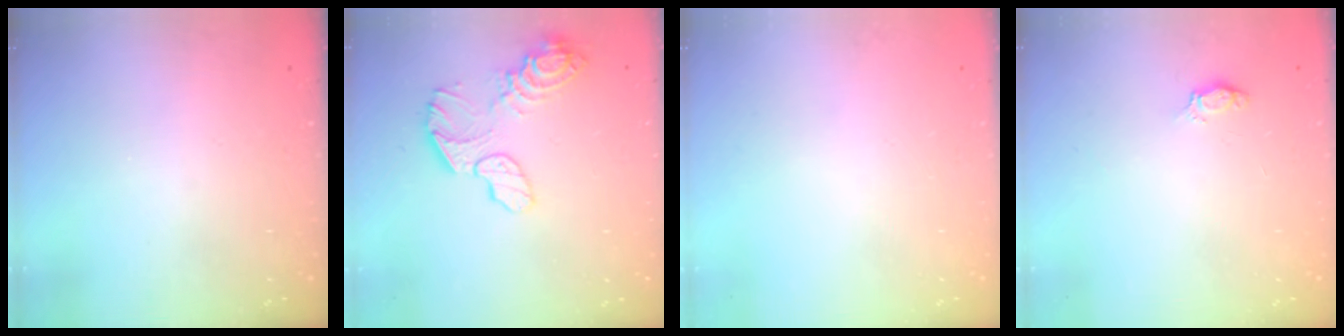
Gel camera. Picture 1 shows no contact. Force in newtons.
{"total": 13.0, "press": 13.0, "slide": 1.1}
{"total": 0.0}
{"total": 2.8, "press": 2.7, "slide": 0.4}